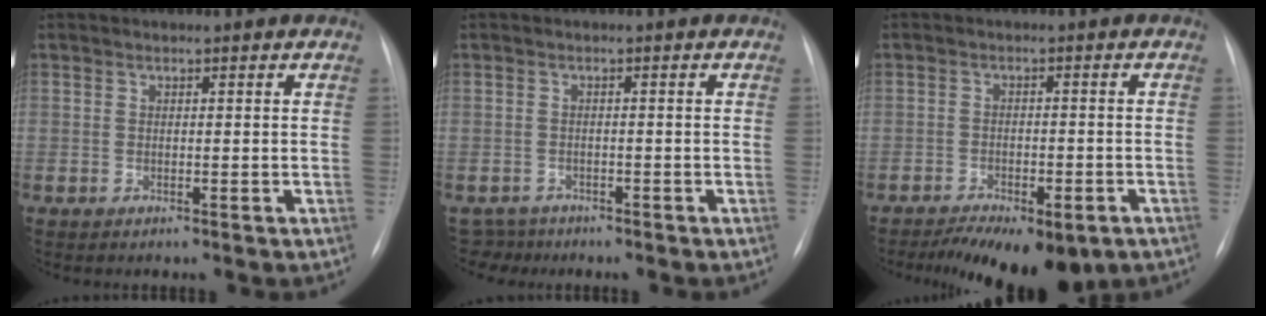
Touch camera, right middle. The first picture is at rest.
{"total": 2.8, "force": [-2.3, 1.1, -1.0], "torque": [0.017, -0.002, -0.040]}
{"total": 12.8, "force": [-9.0, 5.0, 7.7], "torque": [-0.114, -0.006, -0.123]}